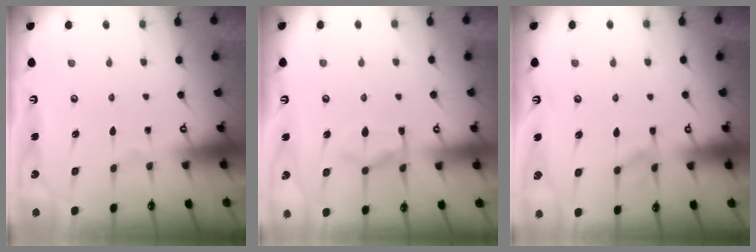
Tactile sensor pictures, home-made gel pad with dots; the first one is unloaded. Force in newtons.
{"total": 6.9, "press": 6.7, "slide": 1.4}
{"total": 3.7, "press": 3.7, "slide": 0.4}